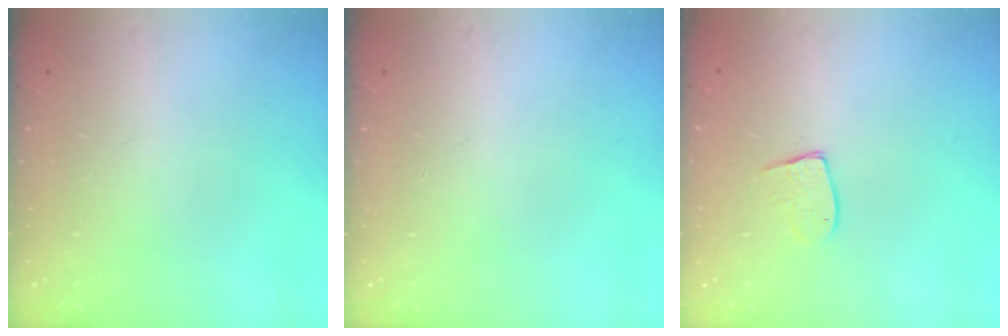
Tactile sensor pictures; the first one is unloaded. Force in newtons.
{"total": 0.0}
{"total": 7.9, "press": 7.9, "slide": 0.4}